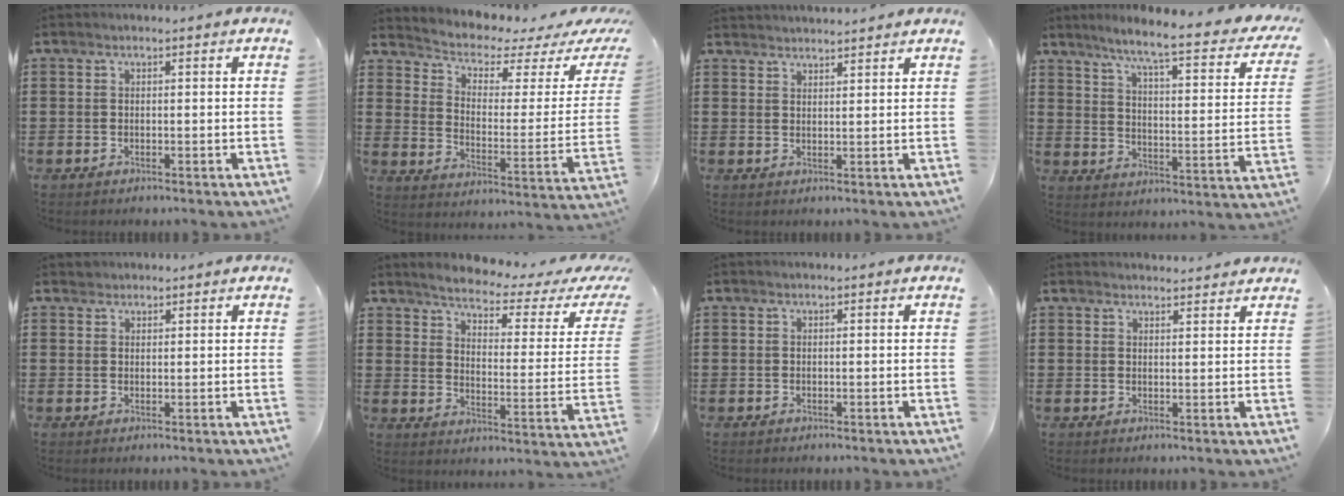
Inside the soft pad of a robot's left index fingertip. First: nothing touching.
{"total": 3.3, "force": [2.6, 1.1, 1.6], "torque": [-0.051, -0.026, 0.039]}
{"total": 2.1, "force": [2.1, -0.3, -0.2], "torque": [-0.003, -0.005, 0.042]}
{"total": 6.8, "force": [5.2, -0.4, 4.4], "torque": [-0.098, -0.044, 0.077]}
{"total": 1.2, "force": [1.1, 0.5, -0.1], "torque": [-0.002, 0.001, 0.022]}
{"total": 3.5, "force": [2.8, 0.1, 2.0], "torque": [-0.059, -0.026, 0.037]}
{"total": 0.0}
{"total": 2.0, "force": [2.0, 0.1, 0.1], "torque": [-0.008, -0.004, 0.040]}